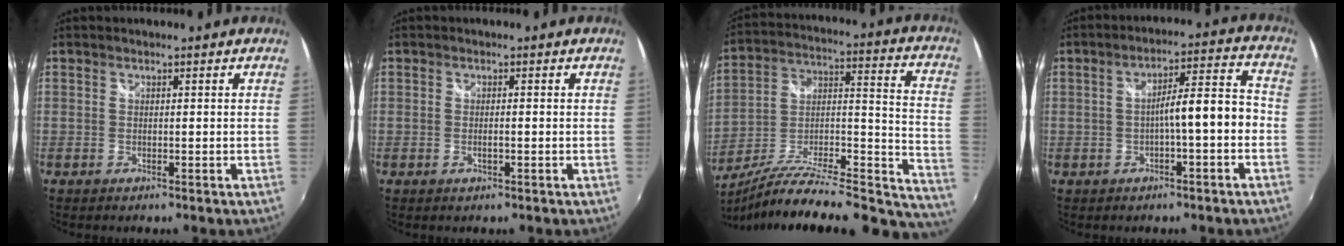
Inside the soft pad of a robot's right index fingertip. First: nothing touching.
{"total": 1.2, "force": [-0.5, 0.3, 1.1], "torque": [-0.021, -0.001, -0.008]}
{"total": 26.5, "force": [-20.0, 5.7, 16.4], "torque": [-0.195, -0.014, -0.306]}
{"total": 7.9, "force": [-2.0, 0.9, 7.5], "torque": [-0.112, 0.024, -0.019]}